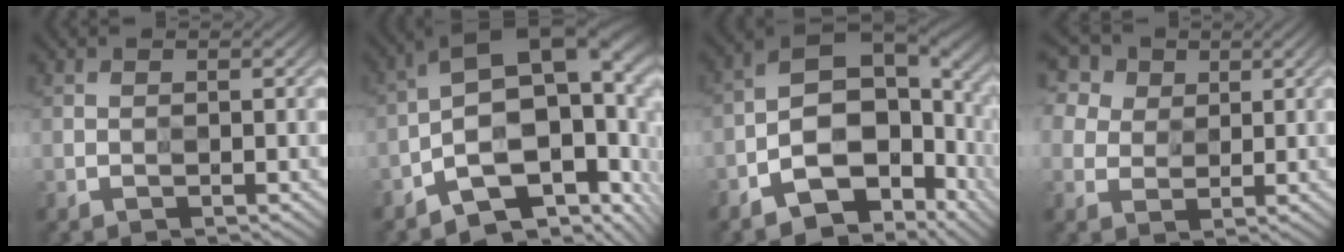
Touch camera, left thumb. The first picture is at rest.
{"total": 15.4, "force": [-3.3, 7.2, 13.2], "torque": [-0.185, 0.006, -0.041]}
{"total": 11.2, "force": [-4.8, 6.6, 7.7], "torque": [-0.107, -0.008, -0.085]}
{"total": 9.0, "force": [5.8, 5.9, 3.5], "torque": [-0.128, 0.021, 0.101]}